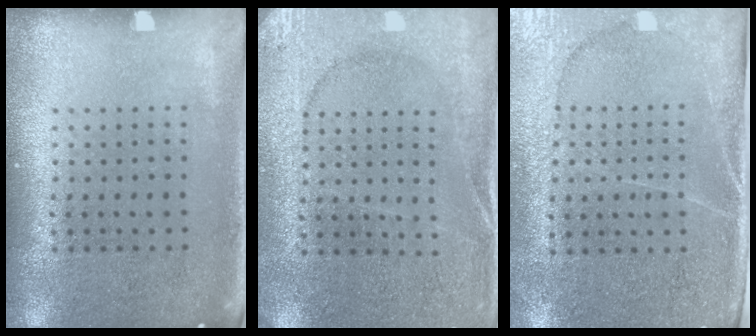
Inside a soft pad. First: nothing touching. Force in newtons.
{"total": 2.7, "press": 2.7, "slide": 0.3}
{"total": 3.0, "press": 2.8, "slide": 1.1}